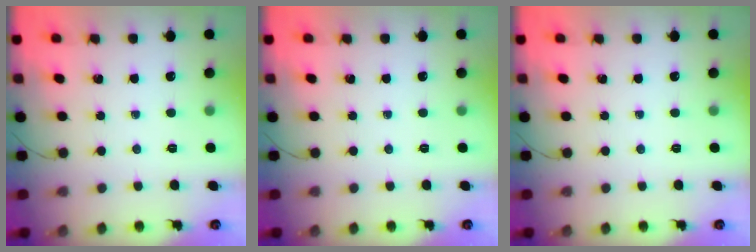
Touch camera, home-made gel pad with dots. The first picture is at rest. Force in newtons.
{"total": 0.0}
{"total": 0.0}